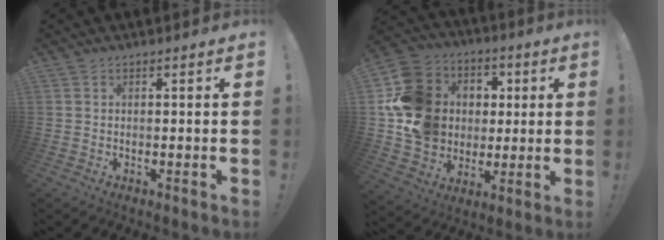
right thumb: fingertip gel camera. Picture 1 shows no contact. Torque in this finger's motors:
{"motor_torque": [2.18, 2.82, 1.43, -0.19, 0.12]}